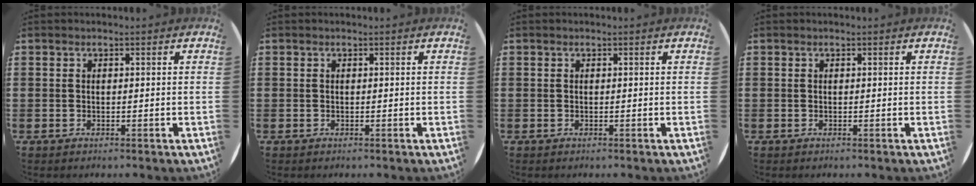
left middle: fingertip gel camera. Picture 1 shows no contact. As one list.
[{"total": 0.0}, {"total": 0.0}, {"total": 0.0}]